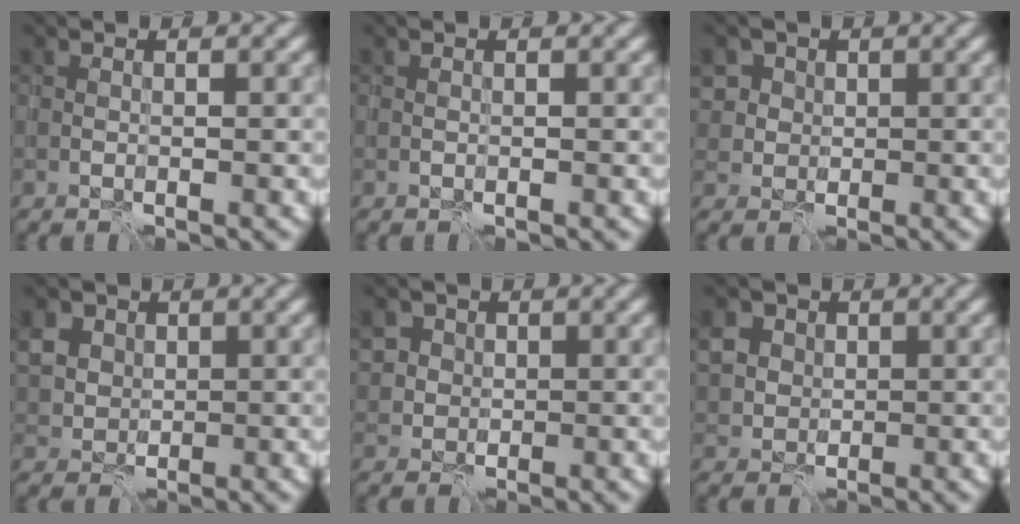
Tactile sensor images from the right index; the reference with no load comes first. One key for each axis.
{"total": 0.0}
{"total": 3.6, "fx": 1.4, "fy": 3.2, "fz": 0.9, "tx": -0.019, "ty": 0.004, "tz": 0.027}
{"total": 3.1, "fx": 1.2, "fy": 2.6, "fz": 1.2, "tx": -0.035, "ty": 0.002, "tz": 0.024}
{"total": 3.9, "fx": 1.2, "fy": 3.4, "fz": 1.3, "tx": -0.033, "ty": 0.011, "tz": 0.026}
{"total": 3.8, "fx": 1.2, "fy": 3.3, "fz": 1.4, "tx": -0.048, "ty": 0.008, "tz": 0.031}